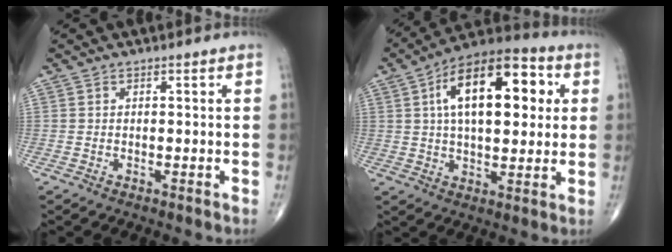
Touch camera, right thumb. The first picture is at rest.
{"total": 19.8, "force": [4.8, 9.8, 16.5], "torque": [-0.230, 0.017, 0.065]}